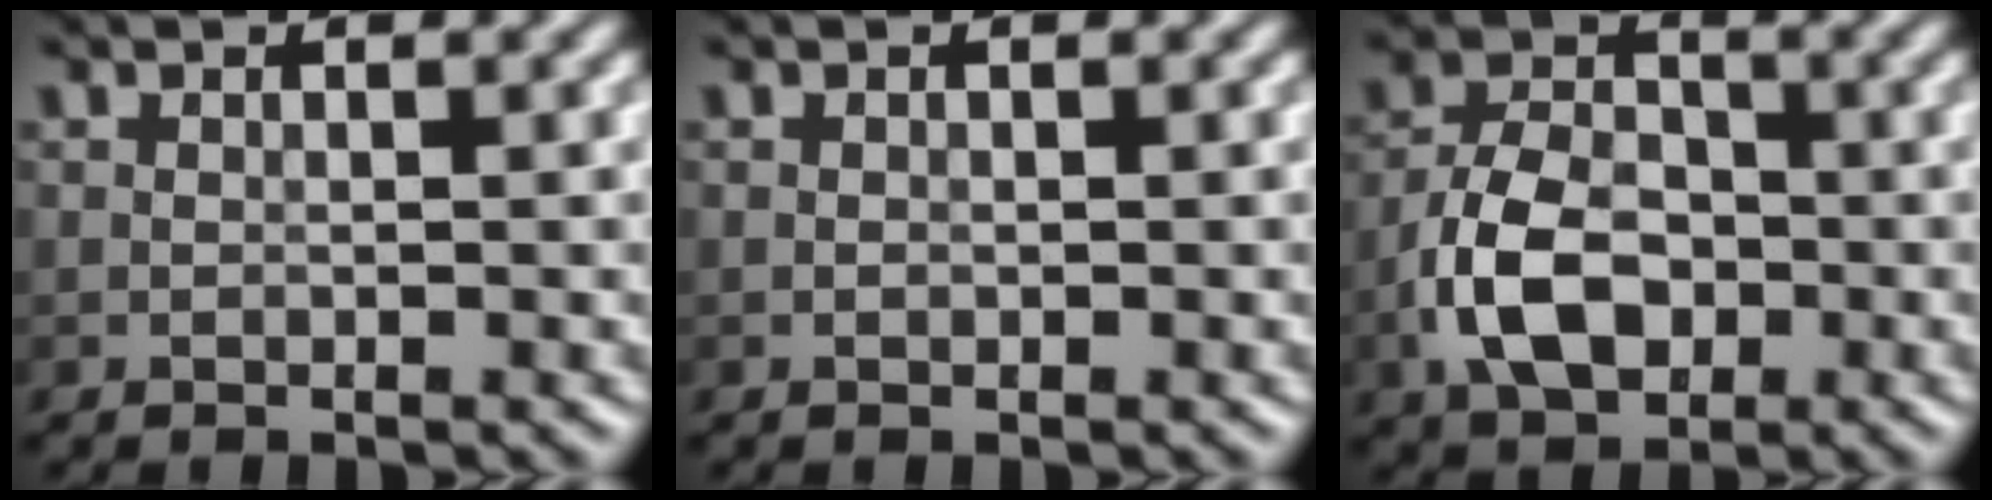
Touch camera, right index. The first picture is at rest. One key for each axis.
{"total": 0.0}
{"total": 6.4, "fx": -2.2, "fy": 4.1, "fz": 4.4, "tx": -0.083, "ty": 0.005, "tz": -0.047}